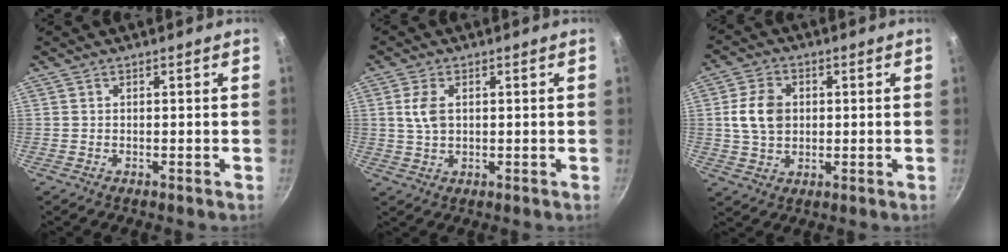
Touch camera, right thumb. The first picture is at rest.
{"total": 4.7, "force": [1.1, 2.9, 3.6], "torque": [-0.070, 0.000, 0.021]}
{"total": 8.4, "force": [1.0, 6.2, 5.6], "torque": [-0.094, 0.006, 0.016]}